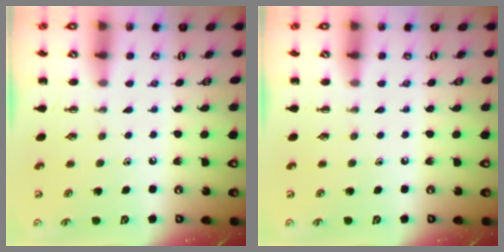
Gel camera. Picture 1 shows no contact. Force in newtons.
{"total": 0.0}